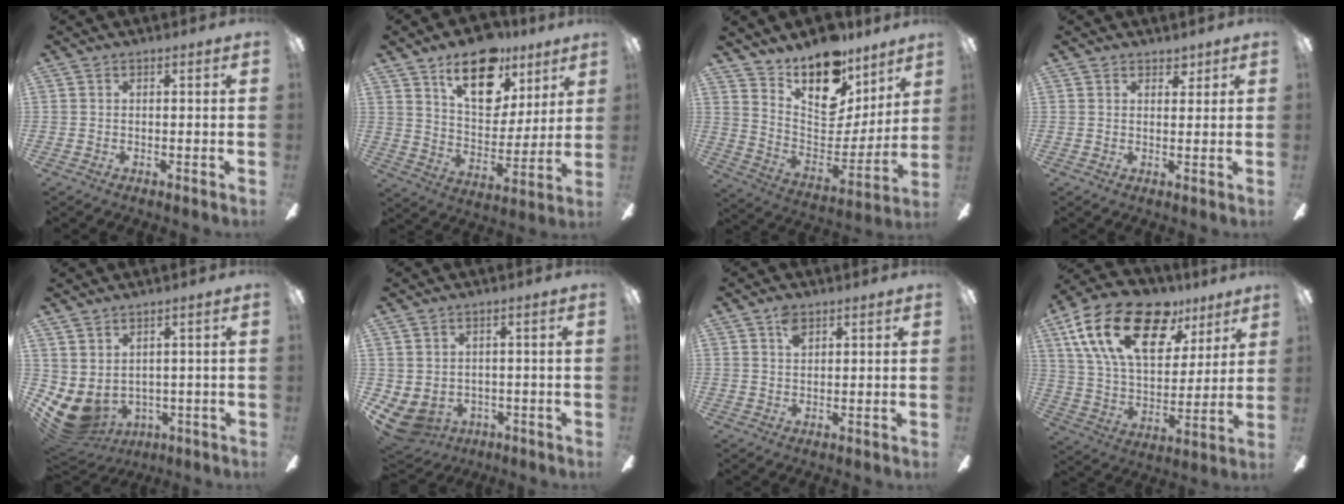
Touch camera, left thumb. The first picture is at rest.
{"total": 19.2, "force": [12.0, 10.5, 10.7], "torque": [-0.159, -0.059, 0.210]}
{"total": 17.1, "force": [13.4, 8.1, 7.0], "torque": [-0.116, -0.108, 0.239]}
{"total": 2.7, "force": [2.1, 1.5, 0.7], "torque": [-0.003, -0.006, 0.036]}
{"total": 6.3, "force": [-1.2, 4.8, 4.0], "torque": [-0.119, -0.015, -0.019]}
{"total": 4.8, "force": [-0.7, 3.9, 2.7], "torque": [-0.087, -0.004, -0.014]}
{"total": 3.5, "force": [2.2, 1.8, 2.0], "torque": [-0.039, 0.000, 0.038]}
{"total": 24.2, "force": [12.9, 12.9, 15.9], "torque": [-0.285, -0.058, 0.224]}